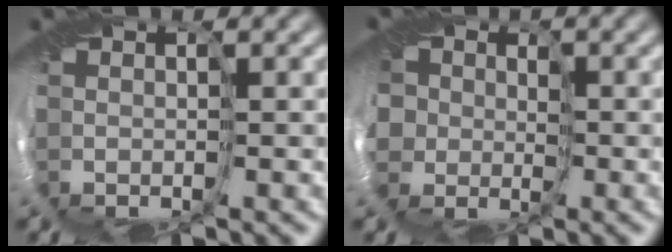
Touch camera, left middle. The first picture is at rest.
{"total": 4.1, "force": [-0.1, 4.0, 1.0], "torque": [-0.016, 0.001, -0.042]}